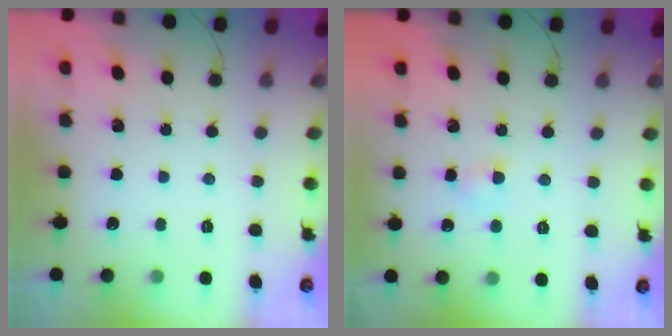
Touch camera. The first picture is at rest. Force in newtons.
{"total": 2.4, "press": 2.3, "slide": 0.9}